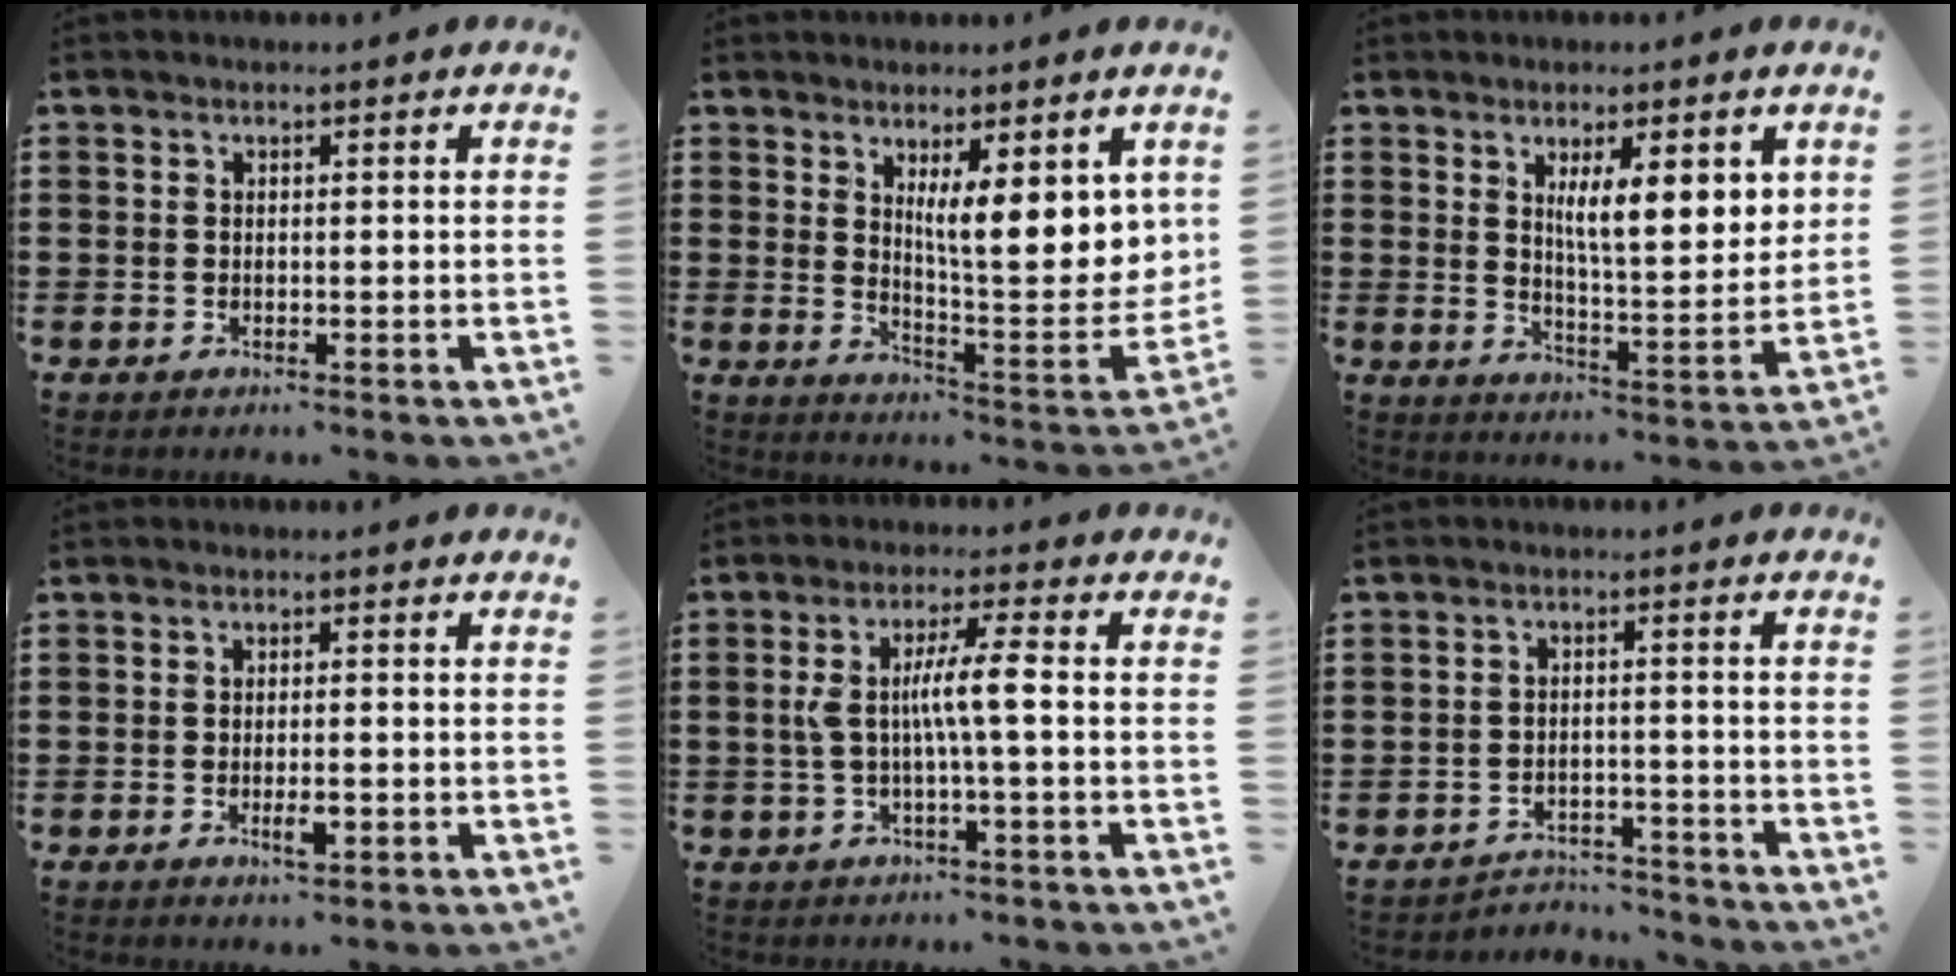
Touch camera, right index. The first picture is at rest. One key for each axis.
{"total": 9.2, "fx": 4.2, "fy": 2.3, "fz": 7.8, "tx": -0.120, "ty": -0.033, "tz": 0.067}
{"total": 7.6, "fx": 3.2, "fy": 2.3, "fz": 6.5, "tx": -0.108, "ty": -0.009, "tz": 0.048}
{"total": 2.8, "fx": -0.9, "fy": 0.7, "fz": 2.5, "tx": -0.042, "ty": 0.000, "tz": -0.016}
{"total": 6.4, "fx": -0.2, "fy": 0.3, "fz": 6.4, "tx": -0.127, "ty": -0.004, "tz": -0.013}
{"total": 3.4, "fx": -3.4, "fy": 0.6, "fz": 0.1, "tx": -0.009, "ty": 0.003, "tz": -0.071}